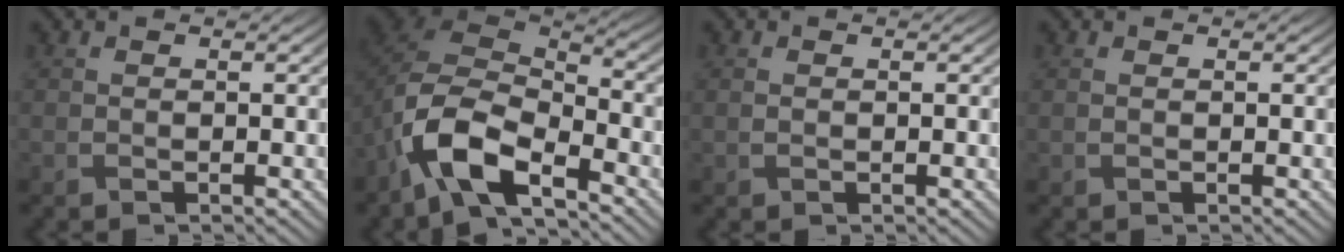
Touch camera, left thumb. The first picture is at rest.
{"total": 10.6, "force": [-6.0, 4.8, 7.2], "torque": [-0.149, -0.012, -0.130]}
{"total": 0.7, "force": [0.0, 0.5, 0.5], "torque": [-0.011, 0.000, 0.000]}
{"total": 0.0}